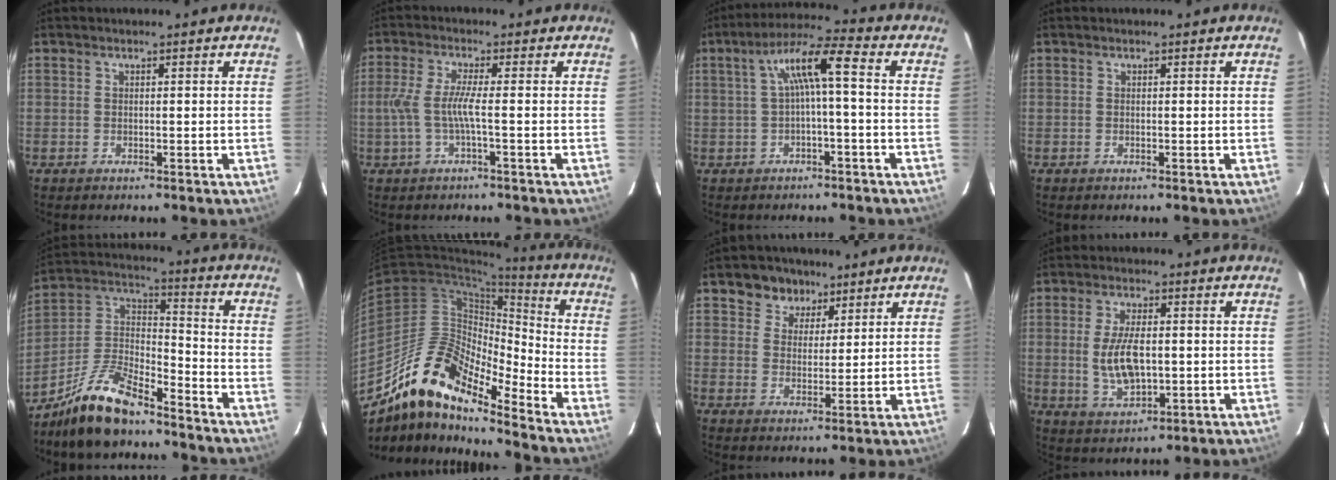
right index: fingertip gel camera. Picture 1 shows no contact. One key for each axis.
{"total": 5.1, "fx": -1.2, "fy": -0.2, "fz": 4.9, "tx": -0.115, "ty": -0.003, "tz": -0.018}
{"total": 7.2, "fx": -0.2, "fy": 0.6, "fz": 7.2, "tx": -0.147, "ty": 0.022, "tz": 0.002}
{"total": 0.0}
{"total": 14.0, "fx": -10.8, "fy": 4.1, "fz": 7.9, "tx": -0.180, "ty": 0.016, "tz": -0.207}
{"total": 16.8, "fx": -13.3, "fy": 4.1, "fz": 9.4, "tx": -0.156, "ty": -0.005, "tz": -0.261}
{"total": 6.2, "fx": 3.9, "fy": 4.6, "fz": 1.2, "tx": -0.016, "ty": 0.012, "tz": 0.063}
{"total": 8.9, "fx": -0.3, "fy": 4.3, "fz": 7.8, "tx": -0.155, "ty": -0.004, "tz": 0.003}